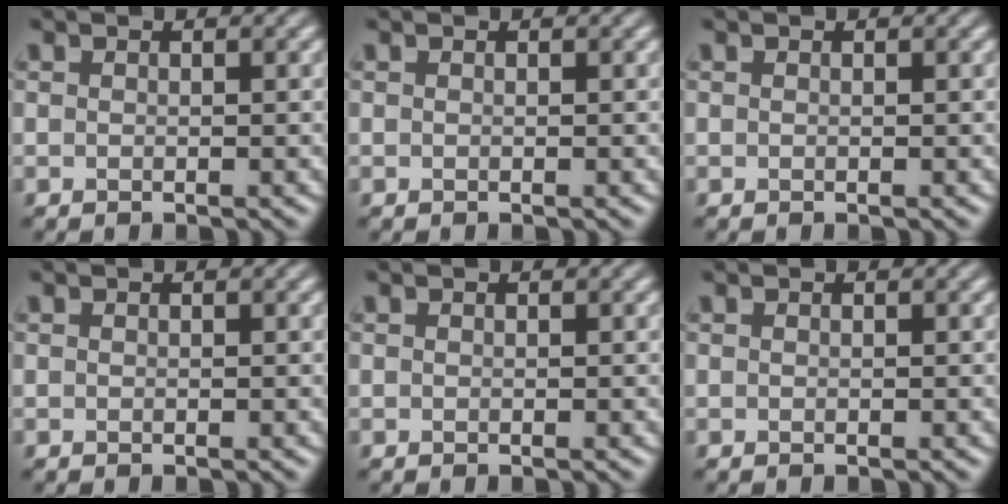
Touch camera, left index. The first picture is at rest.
{"total": 0.0}
{"total": 0.0}
{"total": 0.0}
{"total": 0.0}
{"total": 0.0}